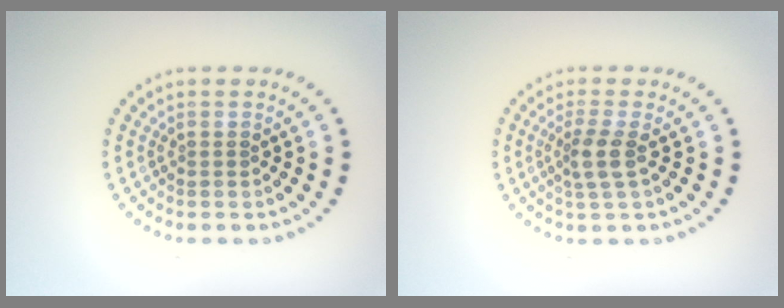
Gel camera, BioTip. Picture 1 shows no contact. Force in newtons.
{"total": 2.4, "press": 1.9, "slide": 1.5}